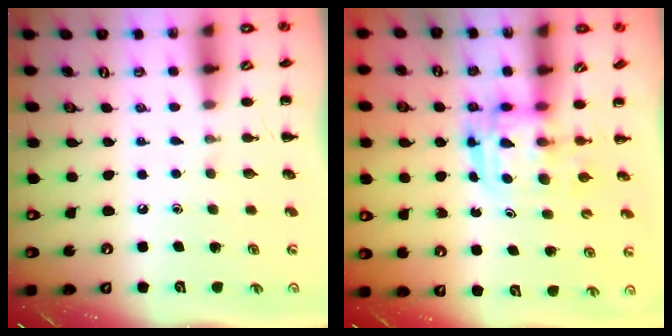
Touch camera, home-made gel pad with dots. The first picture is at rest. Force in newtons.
{"total": 3.1, "press": 3.1, "slide": 0.3}